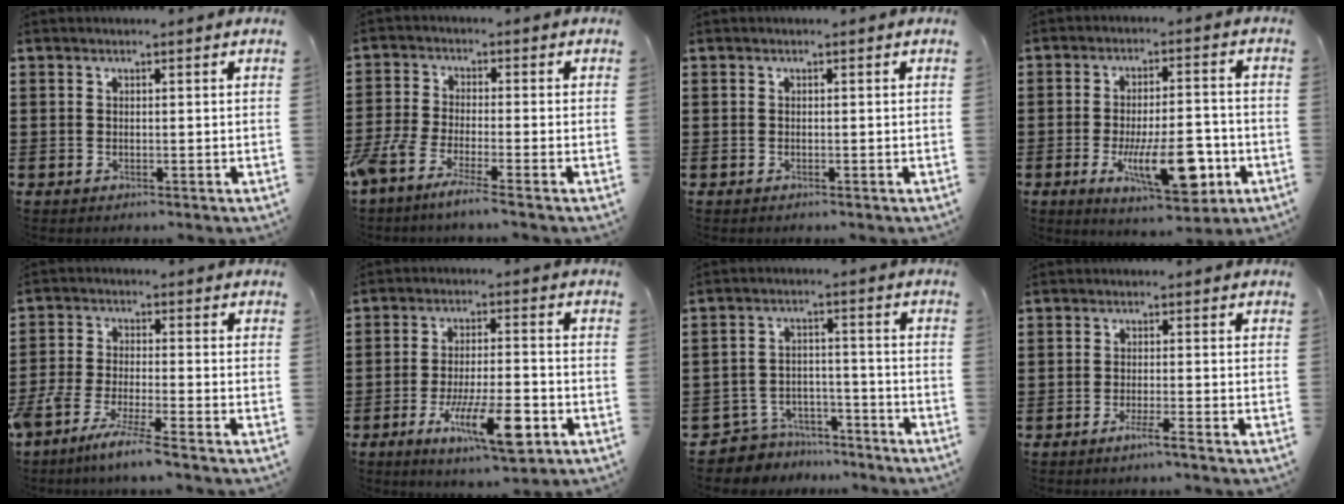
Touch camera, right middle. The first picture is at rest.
{"total": 5.0, "force": [-4.2, -0.2, 2.6], "torque": [-0.077, -0.023, -0.089]}
{"total": 0.0}
{"total": 11.9, "force": [-4.6, 4.4, 10.1], "torque": [-0.163, -0.003, -0.074]}
{"total": 6.2, "force": [-5.6, -0.6, 2.7], "torque": [-0.076, -0.022, -0.115]}
{"total": 11.3, "force": [-5.1, 3.0, 9.6], "torque": [-0.172, 0.003, -0.087]}
{"total": 5.6, "force": [-5.5, 1.2, 0.0], "torque": [-0.010, 0.013, -0.115]}
{"total": 2.6, "force": [-1.8, -0.1, 1.9], "torque": [-0.030, -0.001, -0.033]}